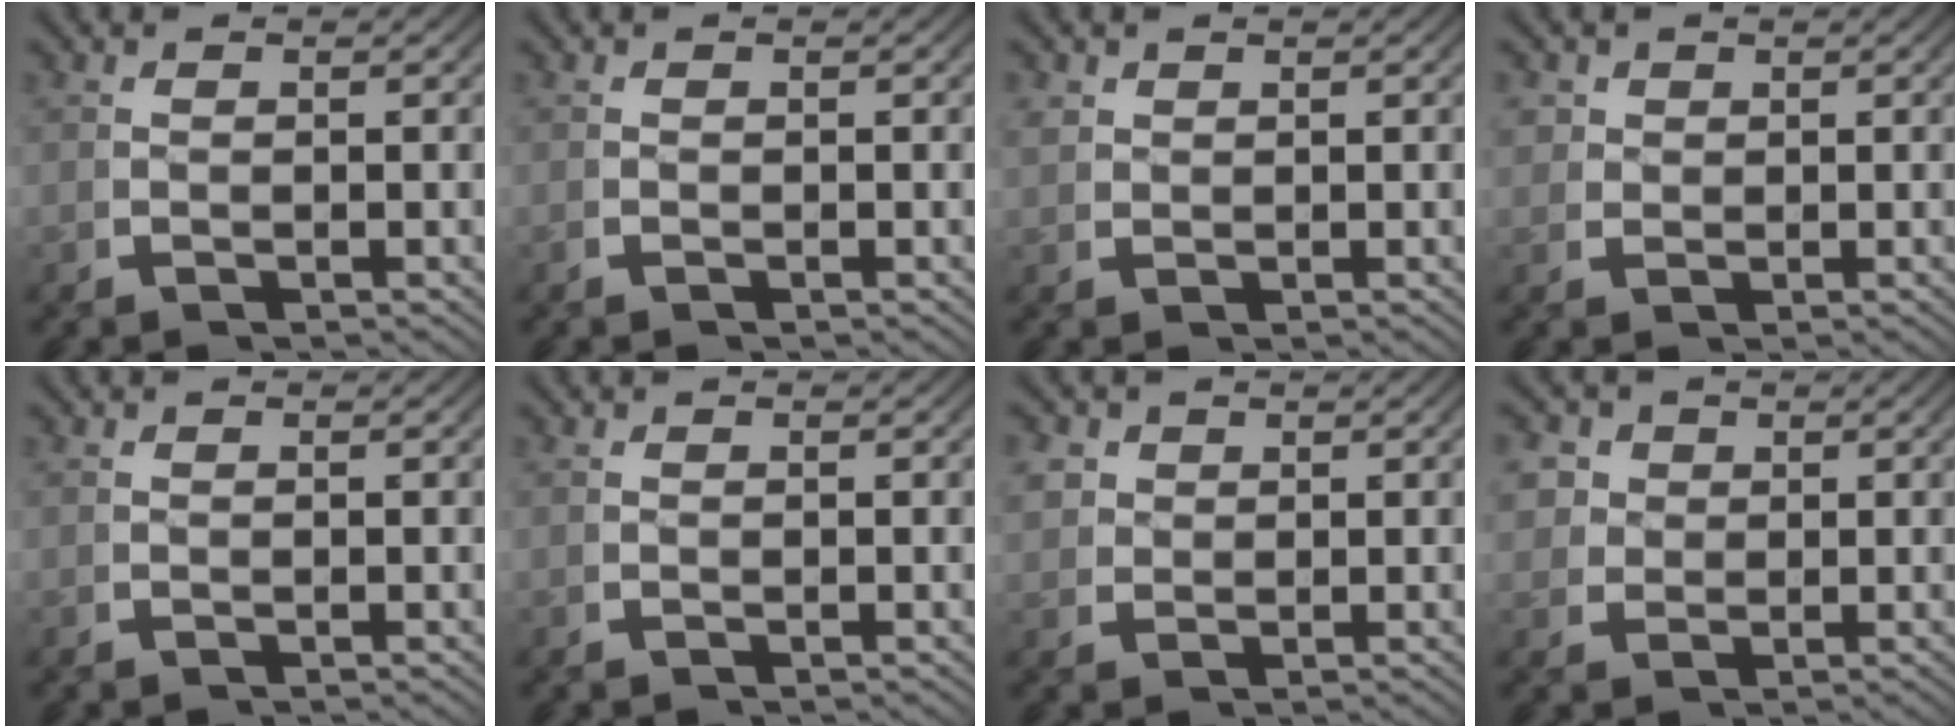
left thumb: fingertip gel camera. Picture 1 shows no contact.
{"total": 0.0}
{"total": 1.4, "force": [1.1, 0.8, 0.4], "torque": [-0.009, -0.001, 0.027]}
{"total": 2.3, "force": [1.1, 1.8, 0.8], "torque": [-0.020, -0.006, 0.025]}
{"total": 0.0}
{"total": 0.0}
{"total": 3.2, "force": [1.5, 2.5, 1.2], "torque": [-0.032, -0.005, 0.034]}
{"total": 4.6, "force": [1.9, 3.8, 1.9], "torque": [-0.047, -0.006, 0.037]}